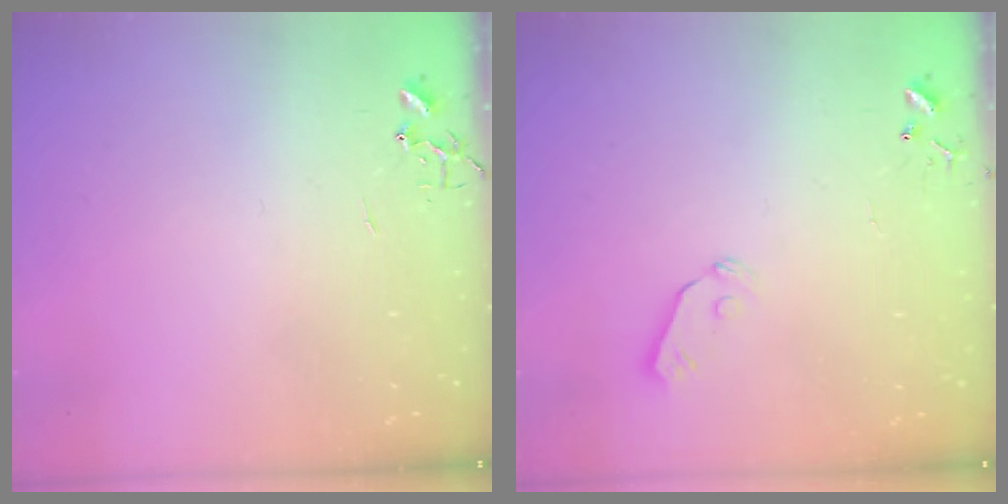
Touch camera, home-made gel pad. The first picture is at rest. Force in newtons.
{"total": 4.3, "press": 4.3, "slide": 0.7}